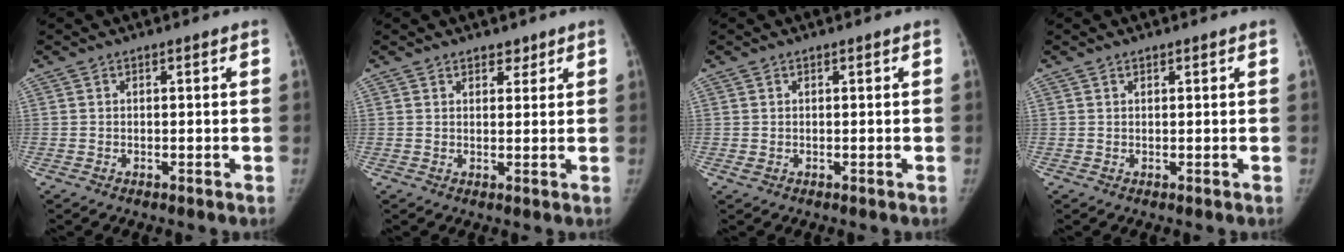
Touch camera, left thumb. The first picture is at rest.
{"total": 2.2, "force": [1.7, 1.3, 0.6], "torque": [0.009, -0.010, 0.022]}
{"total": 0.7, "force": [0.2, 0.5, 0.4], "torque": [-0.007, -0.002, 0.005]}
{"total": 0.5, "force": [0.5, 0.3, 0.1], "torque": [-0.004, -0.004, 0.008]}